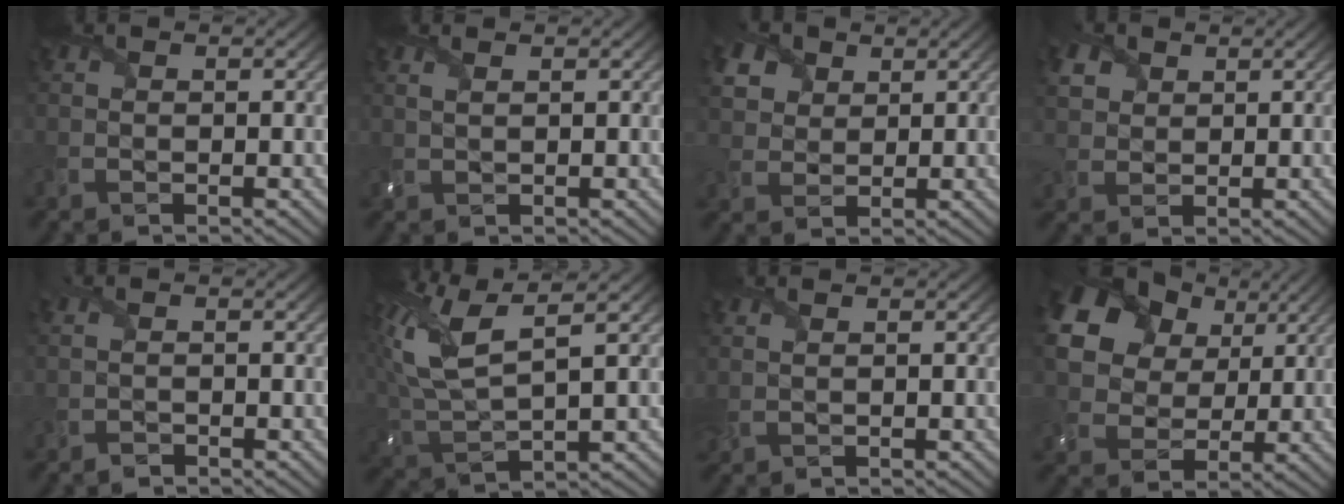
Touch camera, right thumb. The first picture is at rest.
{"total": 1.0, "force": [0.7, 0.0, 0.7], "torque": [-0.021, 0.002, 0.016]}
{"total": 5.2, "force": [2.8, 3.8, 2.3], "torque": [-0.087, 0.014, 0.046]}
{"total": 3.4, "force": [1.8, 2.6, 1.2], "torque": [-0.054, 0.006, 0.033]}
{"total": 0.8, "force": [-0.8, 0.0, 0.1], "torque": [-0.004, -0.001, -0.016]}
{"total": 11.4, "force": [5.0, 4.1, 9.4], "torque": [-0.231, 0.016, 0.094]}
{"total": 1.0, "force": [0.6, 0.2, 0.8], "torque": [-0.025, 0.004, 0.015]}
{"total": 18.4, "force": [8.5, 13.4, 9.3], "torque": [-0.265, 0.057, 0.172]}